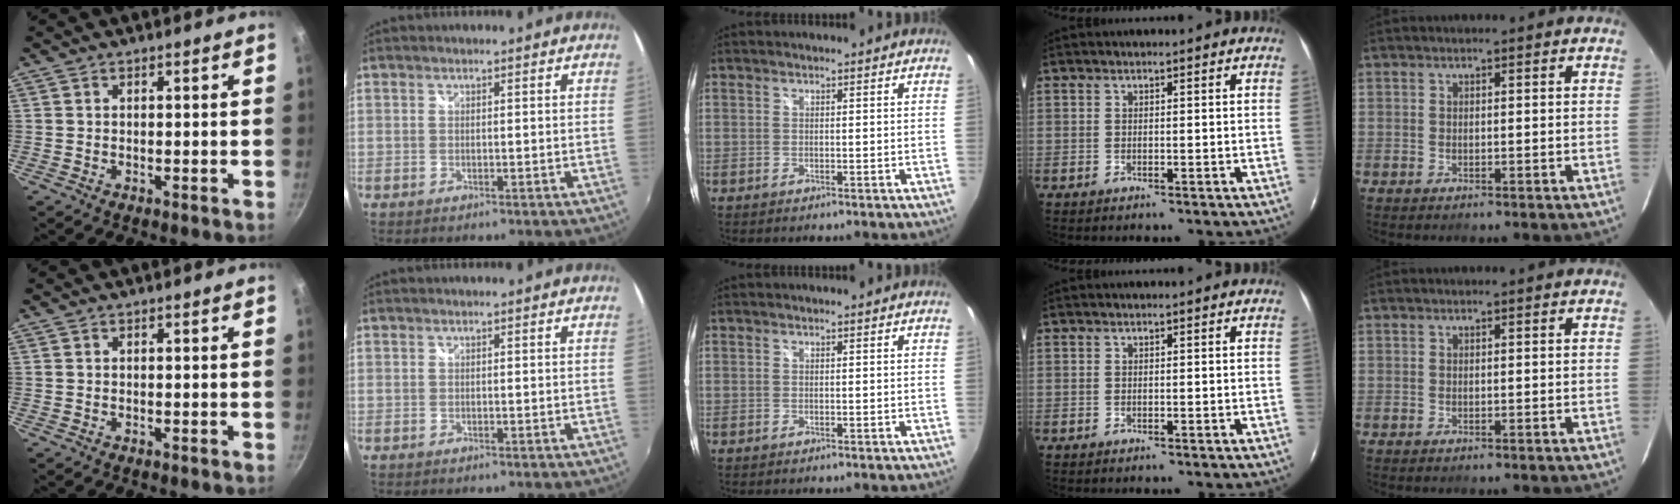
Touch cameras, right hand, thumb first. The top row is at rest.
{}